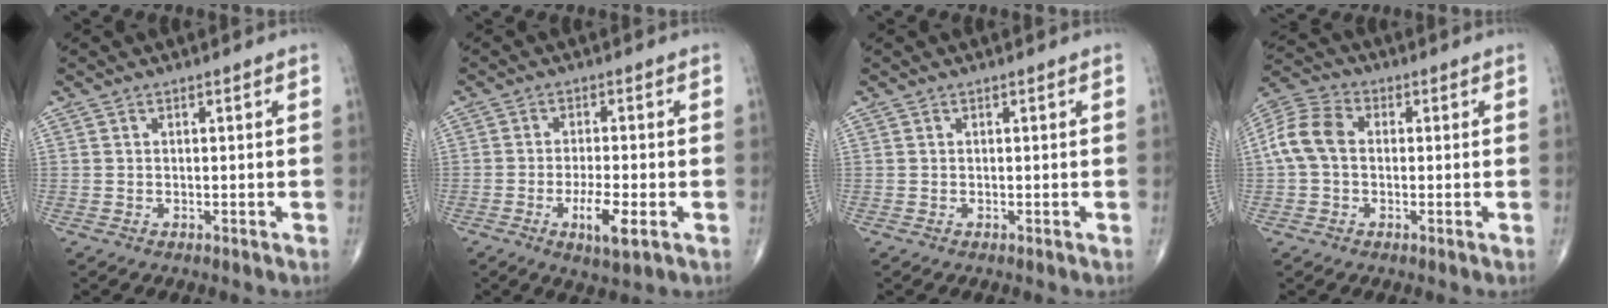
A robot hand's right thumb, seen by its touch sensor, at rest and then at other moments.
{"total": 6.4, "force": [-2.3, 1.5, 5.7], "torque": [-0.106, -0.003, -0.037]}
{"total": 0.0}
{"total": 8.7, "force": [0.1, 6.3, 6.0], "torque": [-0.124, 0.027, -0.007]}